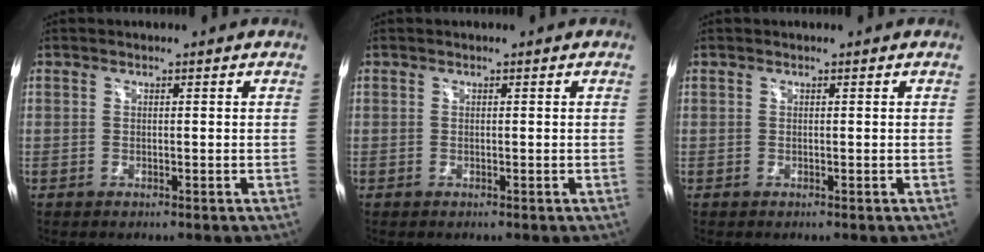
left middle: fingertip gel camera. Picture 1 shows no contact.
{"total": 0.0}
{"total": 0.0}